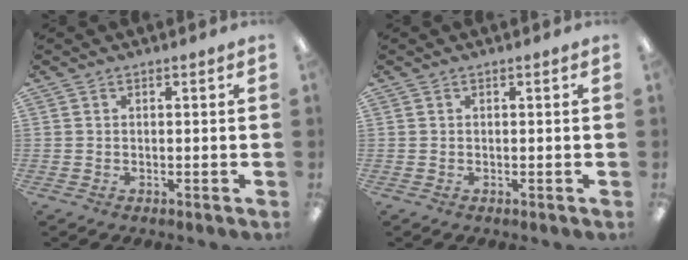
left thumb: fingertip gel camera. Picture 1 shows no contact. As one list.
[{"total": 0.0}]